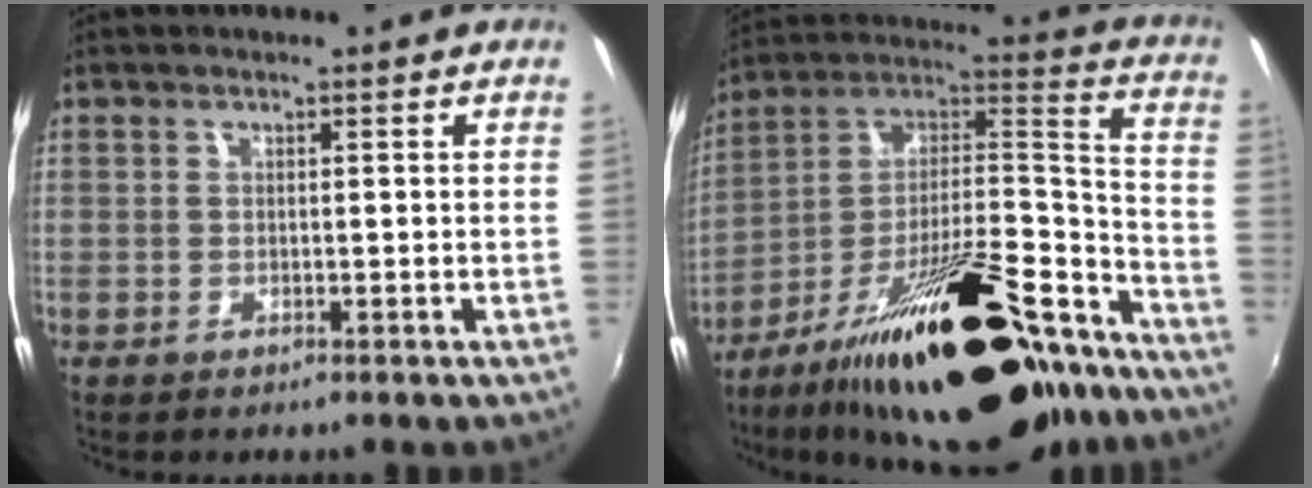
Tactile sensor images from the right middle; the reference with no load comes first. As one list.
[{"total": 32.0, "force": [-21.7, 10.8, 20.9], "torque": [-0.314, 0.025, -0.320]}]